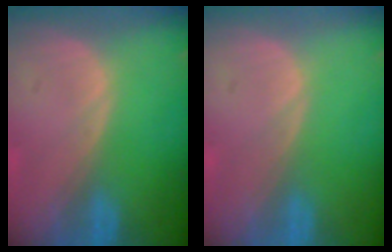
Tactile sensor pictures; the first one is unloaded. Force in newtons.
{"total": 0.0}